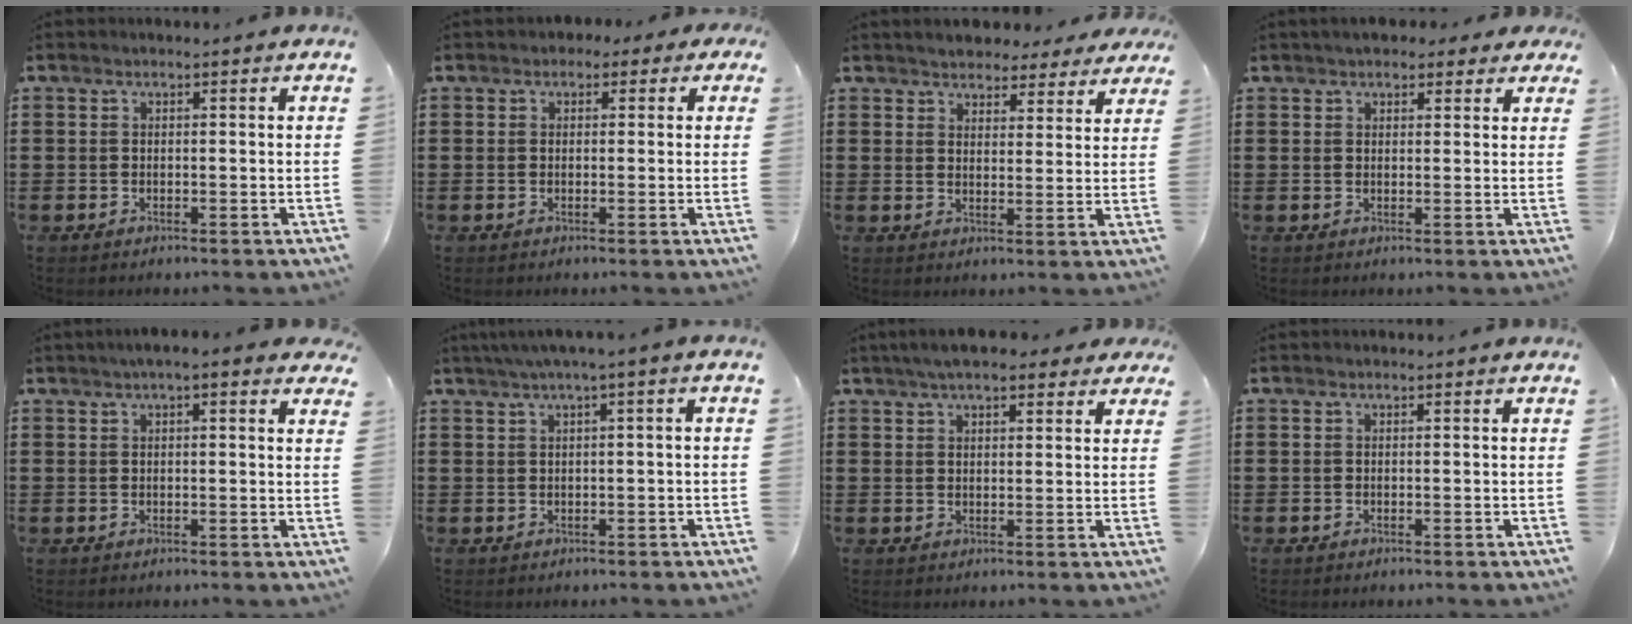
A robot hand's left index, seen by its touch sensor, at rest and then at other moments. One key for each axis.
{"total": 1.5, "fx": 0.1, "fy": 1.3, "fz": 0.7, "tx": -0.011, "ty": 0.006, "tz": -0.003}
{"total": 3.6, "fx": 3.5, "fy": 0.6, "fz": 0.0, "tx": -0.015, "ty": -0.008, "tz": 0.064}
{"total": 3.1, "fx": 2.6, "fy": 1.2, "fz": 1.2, "tx": -0.030, "ty": 0.003, "tz": 0.047}
{"total": 2.7, "fx": 1.8, "fy": 0.4, "fz": 2.0, "tx": -0.043, "ty": 0.006, "tz": 0.032}
{"total": 2.0, "fx": -0.1, "fy": -0.1, "fz": 2.0, "tx": -0.035, "ty": -0.003, "tz": -0.003}
{"total": 5.3, "fx": 4.2, "fy": 1.7, "fz": 2.8, "tx": -0.067, "ty": 0.007, "tz": 0.076}
{"total": 0.0}